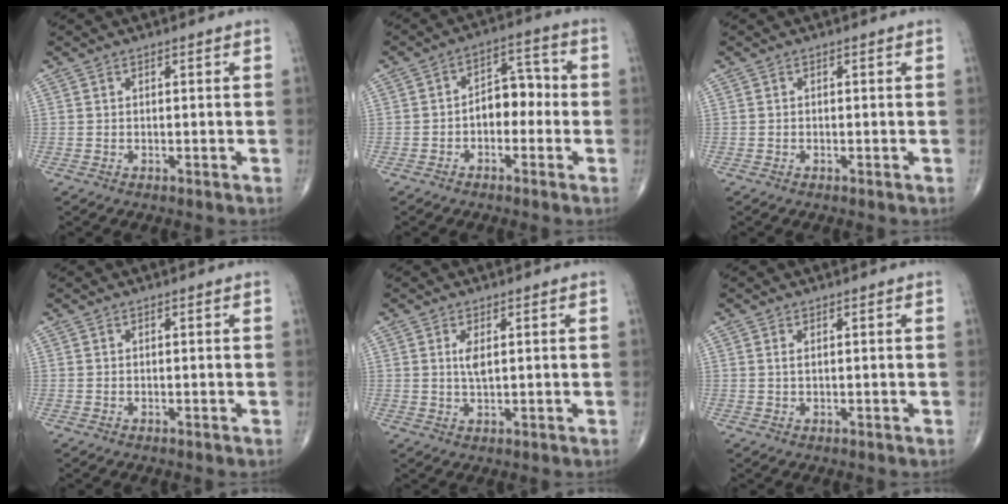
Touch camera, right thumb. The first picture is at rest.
{"total": 7.3, "force": [-1.3, 4.8, 5.3], "torque": [-0.051, 0.036, -0.032]}
{"total": 0.0}
{"total": 0.0}
{"total": 2.7, "force": [0.8, 1.0, 2.4], "torque": [-0.049, -0.006, 0.018]}
{"total": 0.9, "force": [0.4, 0.3, 0.7], "torque": [-0.019, 0.003, 0.009]}